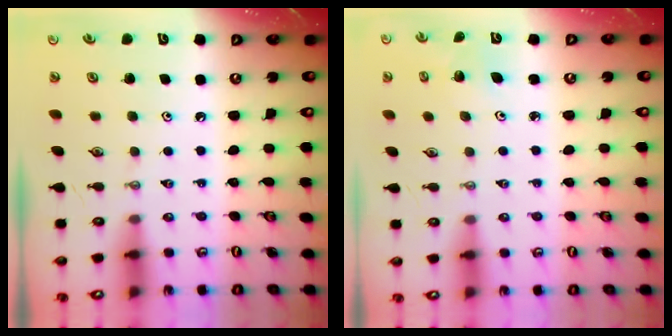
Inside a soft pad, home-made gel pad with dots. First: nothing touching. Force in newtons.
{"total": 2.3, "press": 2.3, "slide": 0.2}